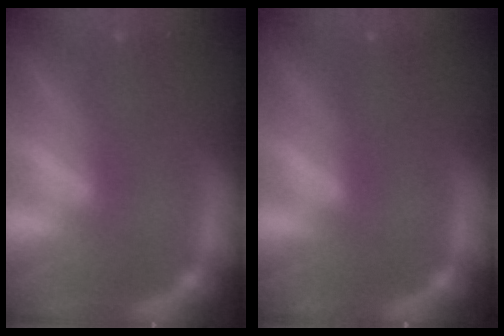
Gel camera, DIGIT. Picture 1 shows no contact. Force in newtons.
{"total": 0.0}